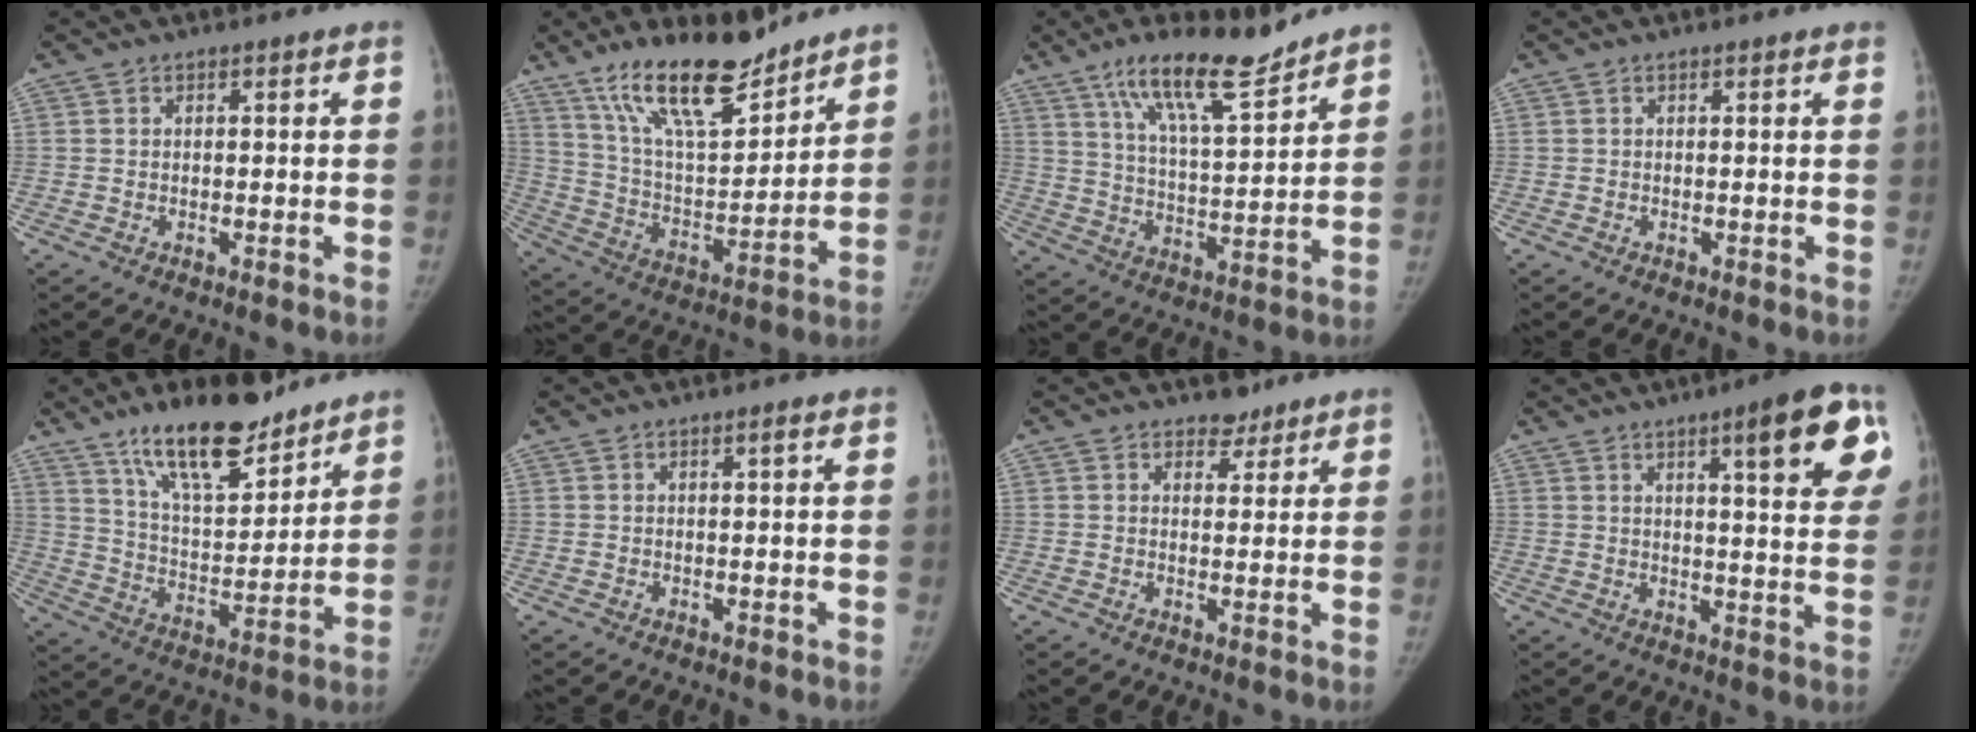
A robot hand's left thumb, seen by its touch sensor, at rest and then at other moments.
{"total": 19.3, "force": [14.4, 6.4, 11.2], "torque": [-0.153, -0.080, 0.259]}
{"total": 14.4, "force": [10.7, 3.2, 9.1], "torque": [-0.141, -0.062, 0.191]}
{"total": 0.8, "force": [0.7, 0.0, 0.4], "torque": [-0.006, 0.004, 0.008]}
{"total": 17.9, "force": [13.2, 6.2, 10.4], "torque": [-0.130, -0.080, 0.230]}
{"total": 0.6, "force": [0.2, -0.1, 0.6], "torque": [-0.008, 0.002, 0.004]}
{"total": 3.5, "force": [2.8, 2.0, 0.2], "torque": [0.025, -0.017, 0.038]}
{"total": 14.0, "force": [6.7, 3.1, 11.9], "torque": [-0.123, -0.023, 0.083]}